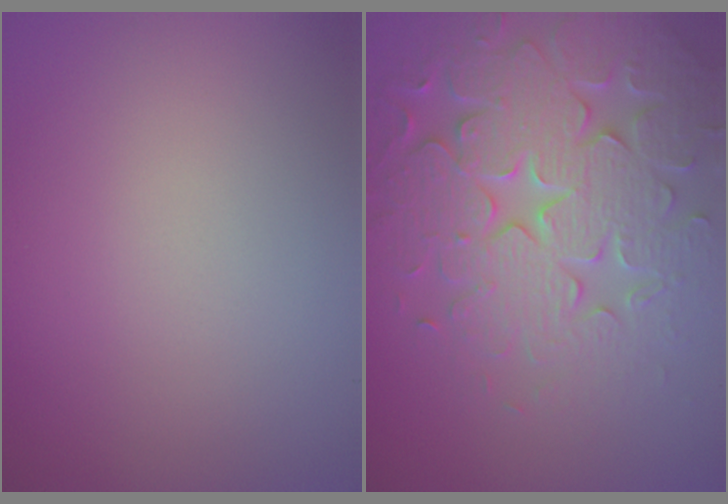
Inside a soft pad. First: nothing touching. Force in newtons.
{"total": 7.8, "press": 7.6, "slide": 1.6}